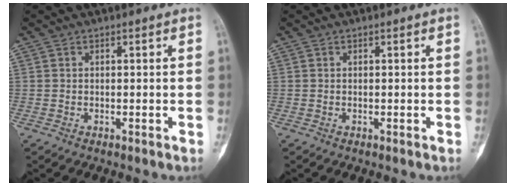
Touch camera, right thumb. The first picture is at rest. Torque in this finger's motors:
{"motor_torque": [0.28, 0.13, -0.18, 0.08, 0.03]}